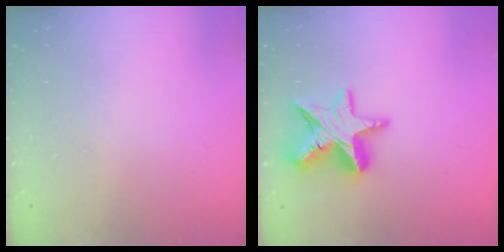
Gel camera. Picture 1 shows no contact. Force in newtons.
{"total": 14.1, "press": 14.1, "slide": 1.4}